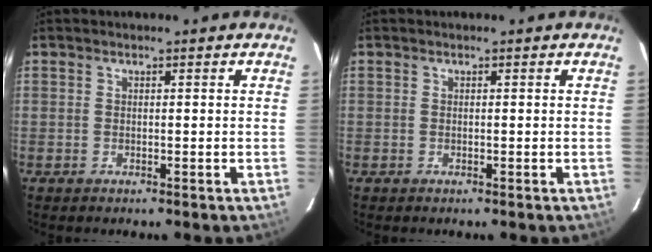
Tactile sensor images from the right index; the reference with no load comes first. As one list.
[{"total": 0.0}]